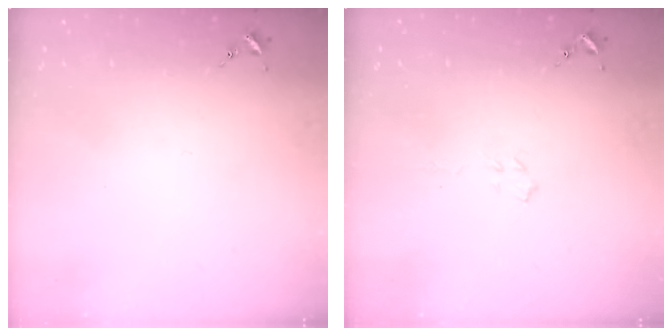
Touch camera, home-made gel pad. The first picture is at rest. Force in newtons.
{"total": 3.5, "press": 3.4, "slide": 0.5}